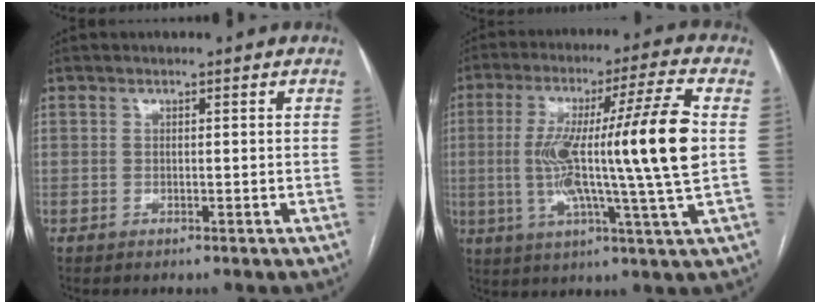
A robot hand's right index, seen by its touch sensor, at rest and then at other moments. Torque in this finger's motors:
{"motor_torque": [1.57, -0.57, 0.70, 0.21]}